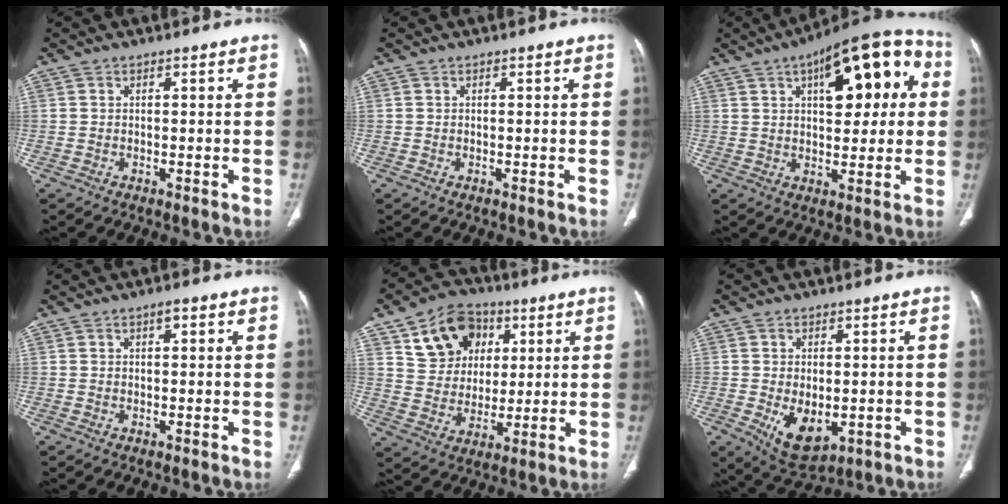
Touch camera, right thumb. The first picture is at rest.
{"total": 0.0}
{"total": 20.1, "force": [6.2, 9.3, 16.8], "torque": [-0.187, 0.023, 0.080]}
{"total": 2.0, "force": [0.9, 0.8, 1.6], "torque": [-0.023, 0.000, 0.011]}
{"total": 14.0, "force": [6.0, 10.9, 6.5], "torque": [-0.070, -0.009, 0.108]}
{"total": 8.2, "force": [-1.8, 4.9, 6.3], "torque": [-0.086, -0.012, -0.010]}